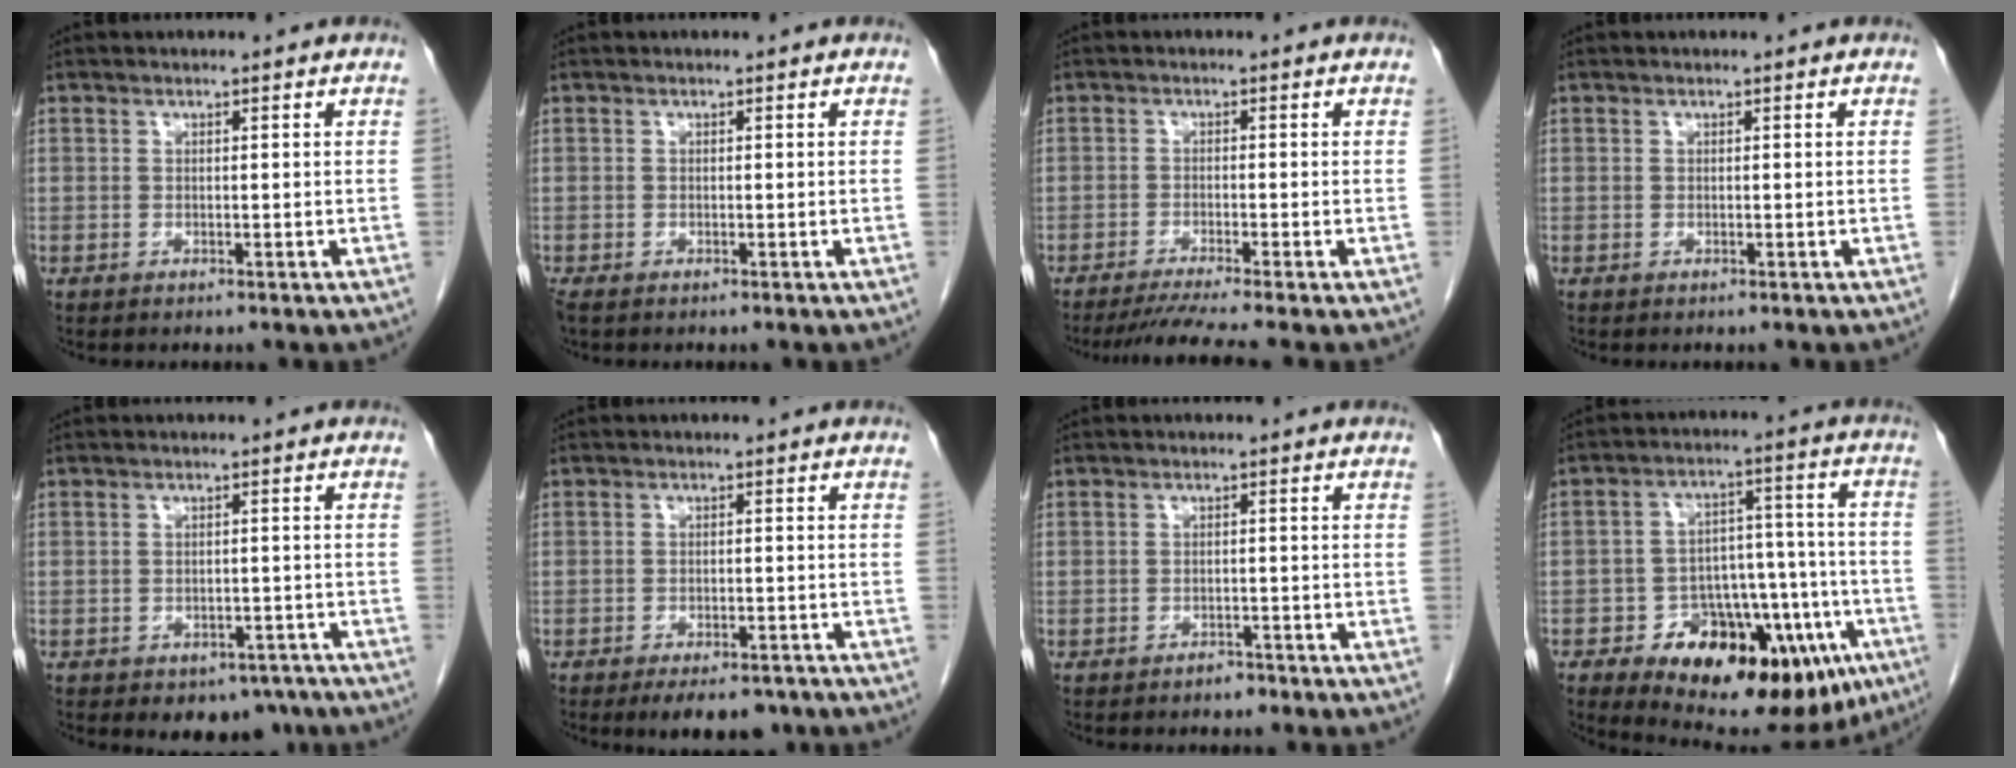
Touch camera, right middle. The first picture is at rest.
{"total": 1.6, "force": [-1.2, 0.7, 0.8], "torque": [-0.019, -0.005, -0.019]}
{"total": 5.7, "force": [-4.7, -1.5, 2.8], "torque": [-0.044, -0.019, -0.080]}
{"total": 0.0}
{"total": 5.3, "force": [-3.6, 3.3, 2.0], "torque": [-0.008, 0.006, -0.043]}
{"total": 6.8, "force": [-5.2, 2.9, 3.4], "torque": [-0.039, 0.001, -0.073]}
{"total": 1.4, "force": [-1.1, 0.6, 0.4], "torque": [-0.008, 0.002, -0.016]}
{"total": 22.8, "force": [-11.5, 10.1, 16.9], "torque": [-0.192, 0.033, -0.156]}